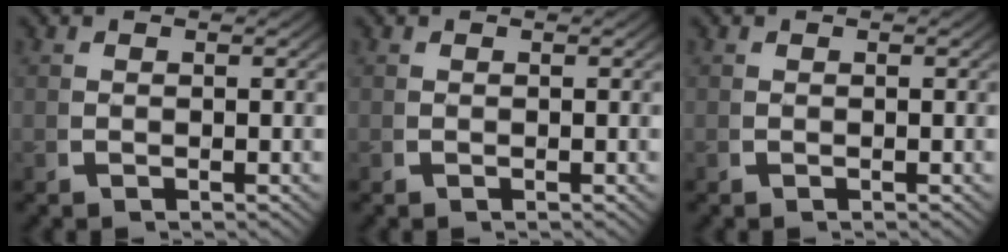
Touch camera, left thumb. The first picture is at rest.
{"total": 0.0}
{"total": 0.0}